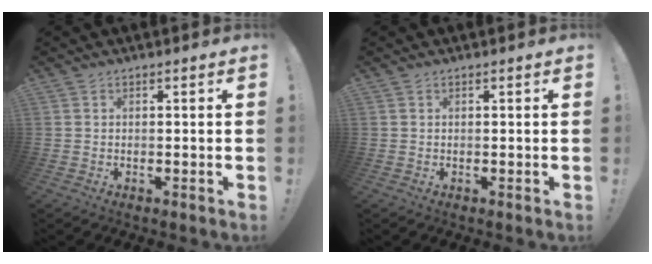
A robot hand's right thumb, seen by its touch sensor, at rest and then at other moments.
{"total": 0.0}